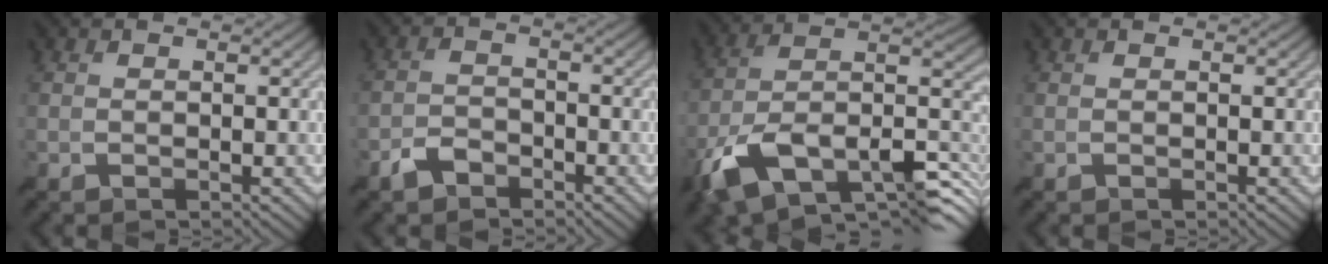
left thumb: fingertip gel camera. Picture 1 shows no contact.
{"total": 2.8, "force": [-2.2, 1.5, 0.9], "torque": [-0.020, -0.002, -0.052]}
{"total": 16.7, "force": [-8.0, 8.4, 12.1], "torque": [-0.259, -0.025, -0.129]}
{"total": 0.0}